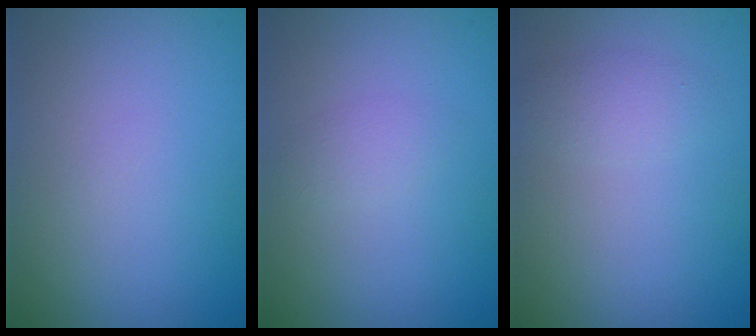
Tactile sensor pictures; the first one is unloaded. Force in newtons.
{"total": 1.1, "press": 1.1, "slide": 0.1}
{"total": 1.6, "press": 1.6, "slide": 0.1}